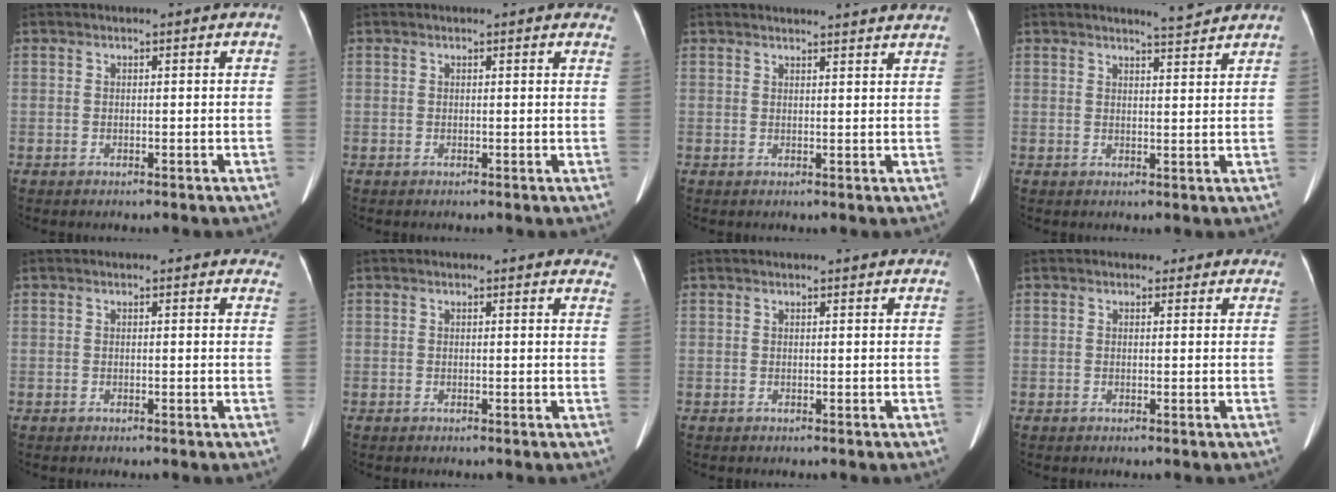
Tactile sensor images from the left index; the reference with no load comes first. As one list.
[{"total": 3.8, "force": [3.3, 1.3, 1.3], "torque": [-0.004, 0.000, 0.016]}, {"total": 12.4, "force": [12.0, 0.5, 3.1], "torque": [-0.029, 0.001, 0.125]}, {"total": 3.0, "force": [3.0, -0.4, 0.4], "torque": [-0.016, -0.010, 0.043]}, {"total": 4.2, "force": [3.8, 1.5, 1.0], "torque": [0.008, -0.007, 0.015]}, {"total": 5.6, "force": [5.3, 1.5, 1.0], "torque": [0.015, -0.014, 0.024]}, {"total": 2.7, "force": [2.7, 0.1, 0.7], "torque": [-0.013, 0.012, 0.026]}, {"total": 2.5, "force": [1.9, 1.6, 0.5], "torque": [0.006, 0.006, 0.014]}]